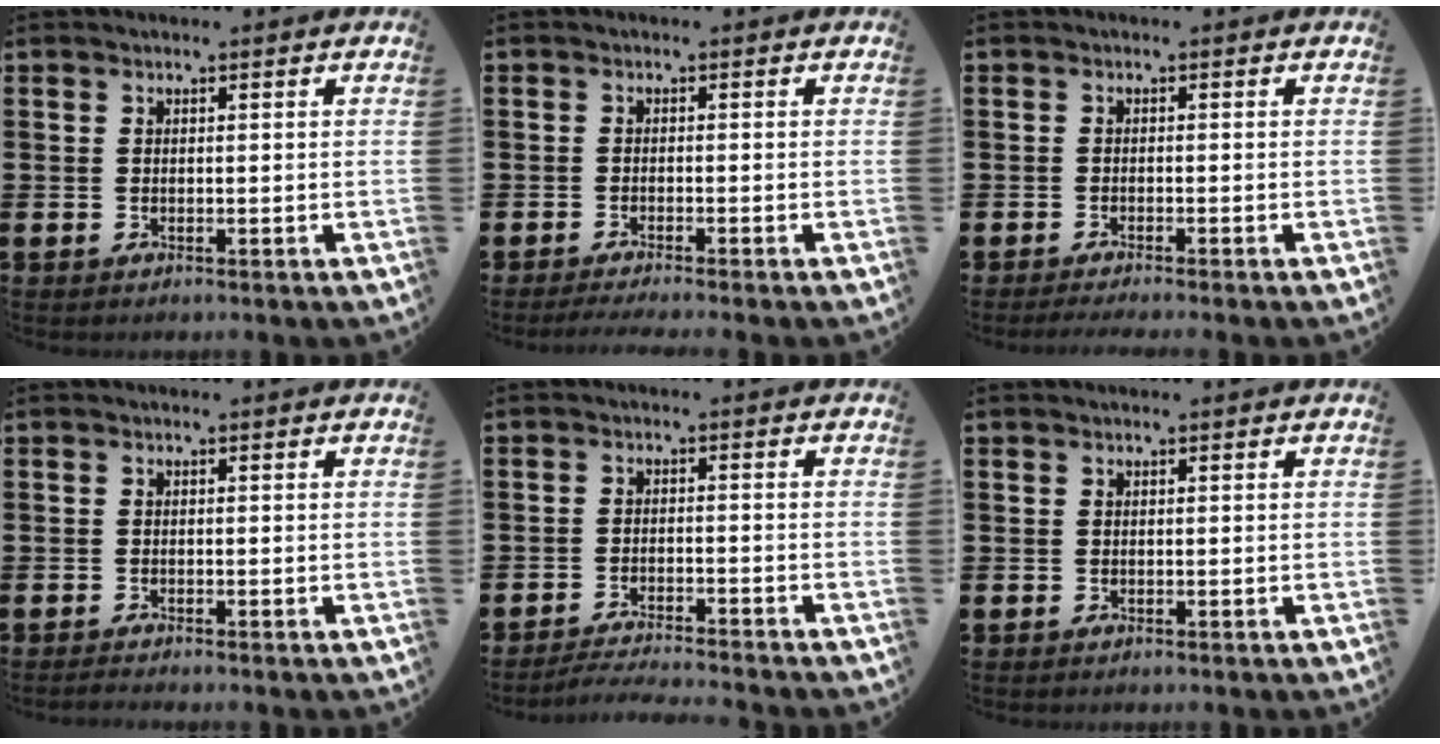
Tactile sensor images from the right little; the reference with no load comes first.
{"total": 1.1, "force": [-0.9, -0.1, 0.7], "torque": [-0.009, 0.000, -0.017]}
{"total": 0.8, "force": [-0.7, -0.1, 0.4], "torque": [-0.005, -0.002, -0.014]}
{"total": 0.5, "force": [-0.5, 0.0, 0.2], "torque": [-0.003, -0.003, -0.009]}
{"total": 2.3, "force": [-2.3, -0.3, 0.4], "torque": [-0.006, 0.004, -0.047]}
{"total": 0.0}